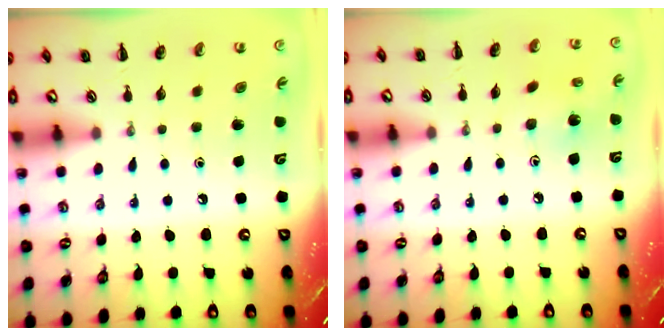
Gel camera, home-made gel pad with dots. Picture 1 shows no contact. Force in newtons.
{"total": 2.1, "press": 2.0, "slide": 0.5}